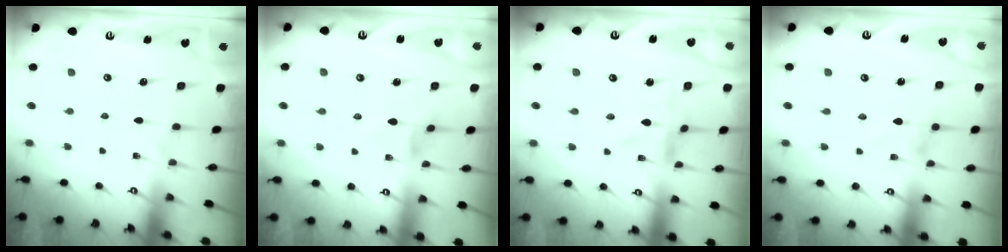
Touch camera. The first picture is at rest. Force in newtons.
{"total": 1.2, "press": 1.2, "slide": 0.4}
{"total": 1.0, "press": 1.0, "slide": 0.2}
{"total": 0.7, "press": 0.7, "slide": 0.1}